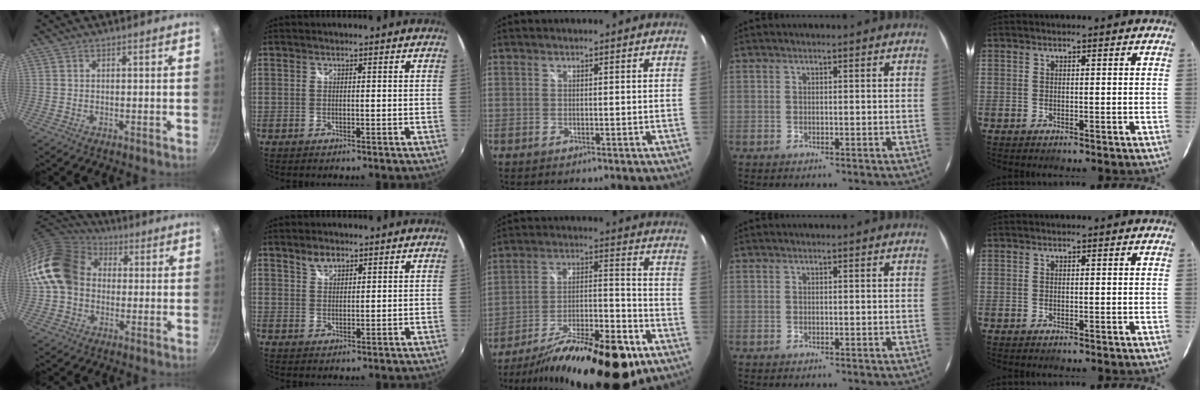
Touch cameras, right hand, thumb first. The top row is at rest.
{"thumb": {"total": 17.2, "force": [1.4, 13.8, 10.2], "torque": [-0.178, 0.039, 0.012]}, "index": {"total": 3.1, "force": [1.9, 2.2, 1.0], "torque": [-0.010, 0.008, 0.033]}, "middle": {"total": 23.7, "force": [-15.6, 8.6, 15.6], "torque": [-0.243, -0.010, -0.226]}}